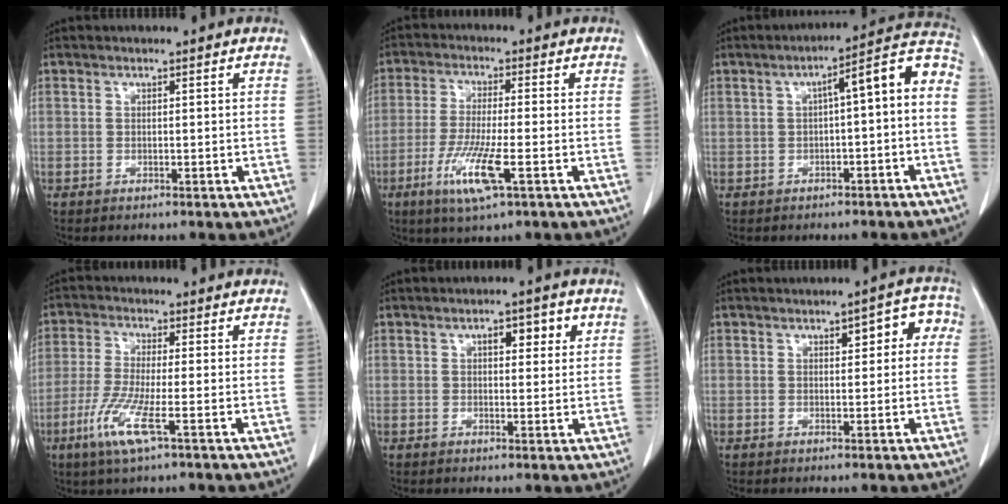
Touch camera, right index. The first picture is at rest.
{"total": 8.7, "force": [-3.5, 0.4, 8.0], "torque": [-0.160, -0.023, -0.067]}
{"total": 8.7, "force": [-0.3, 1.6, 8.5], "torque": [-0.108, 0.042, -0.009]}
{"total": 7.7, "force": [-3.3, 0.4, 6.9], "torque": [-0.149, -0.021, -0.067]}
{"total": 4.4, "force": [2.0, 1.6, 3.6], "torque": [-0.050, 0.009, 0.026]}
{"total": 5.1, "force": [1.5, 2.1, 4.4], "torque": [-0.042, 0.028, 0.014]}